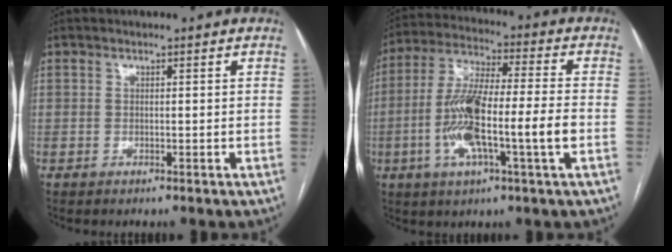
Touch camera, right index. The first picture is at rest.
{"total": 14.3, "force": [-3.3, 1.1, 13.9], "torque": [-0.273, 0.003, -0.063]}